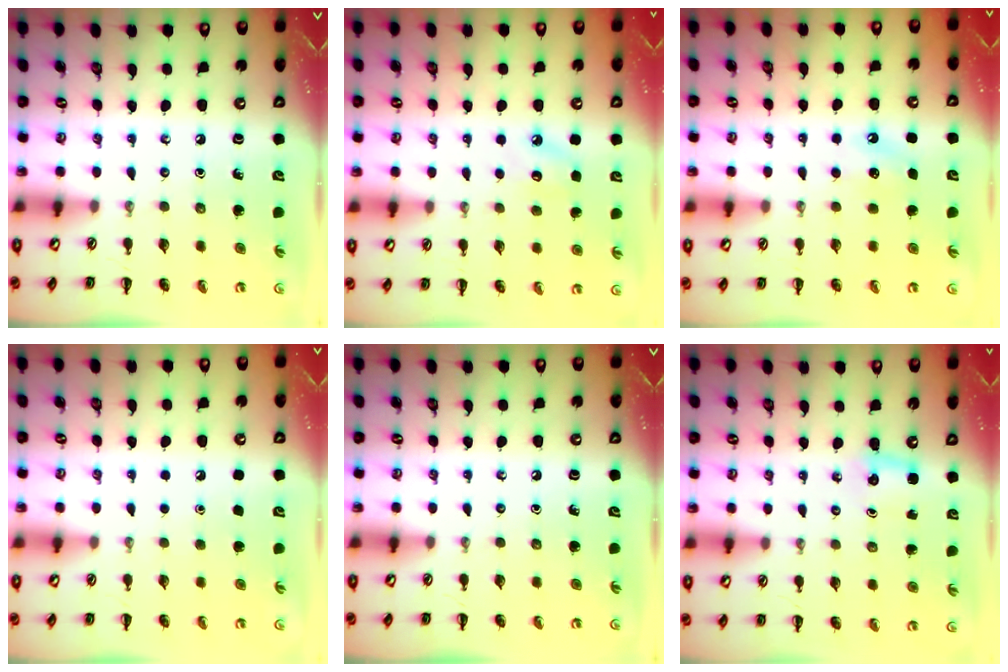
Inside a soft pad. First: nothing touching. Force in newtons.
{"total": 6.7, "press": 6.5, "slide": 1.6}
{"total": 4.5, "press": 4.4, "slide": 1.3}
{"total": 1.6, "press": 1.6, "slide": 0.1}
{"total": 0.0}
{"total": 2.8, "press": 2.6, "slide": 0.9}